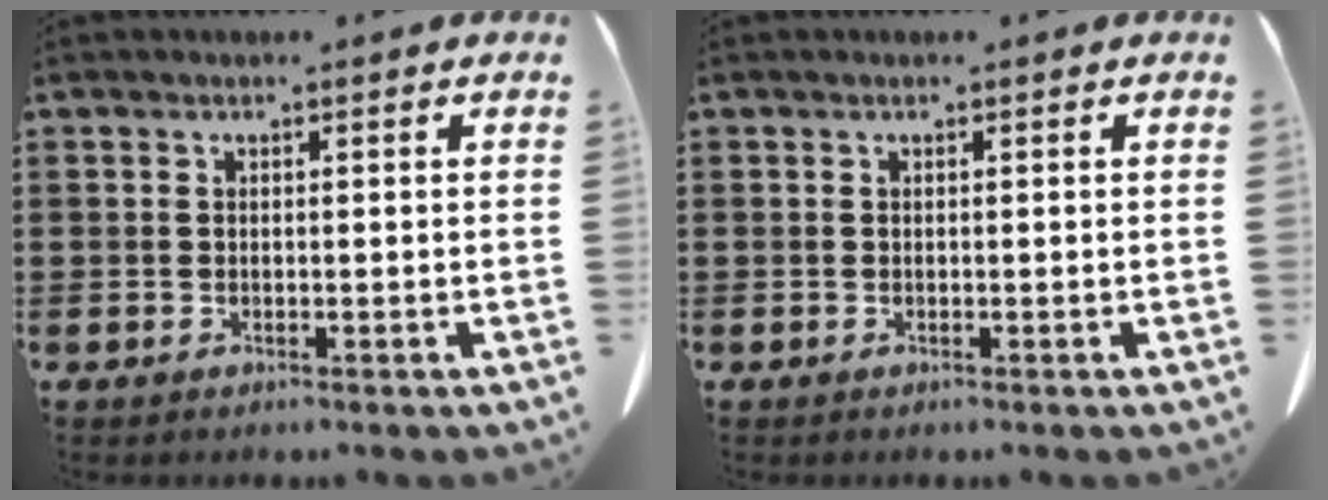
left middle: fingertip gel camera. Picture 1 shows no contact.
{"total": 0.0}